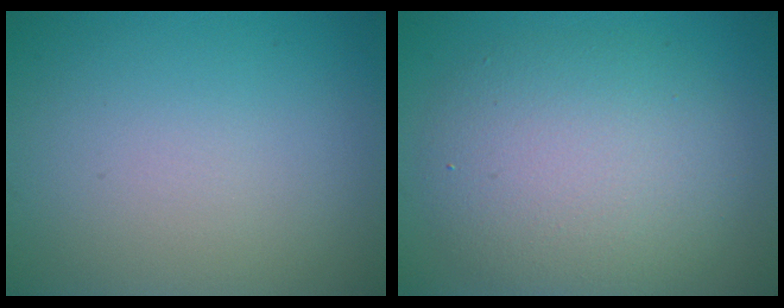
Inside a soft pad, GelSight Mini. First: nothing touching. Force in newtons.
{"total": 6.6, "press": 6.6, "slide": 0.1}